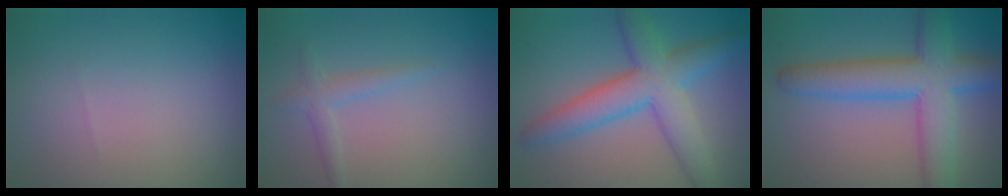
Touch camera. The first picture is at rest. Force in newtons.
{"total": 0.9, "press": 0.9, "slide": 0.1}
{"total": 6.6, "press": 6.6, "slide": 0.1}
{"total": 7.7, "press": 7.7, "slide": 0.2}